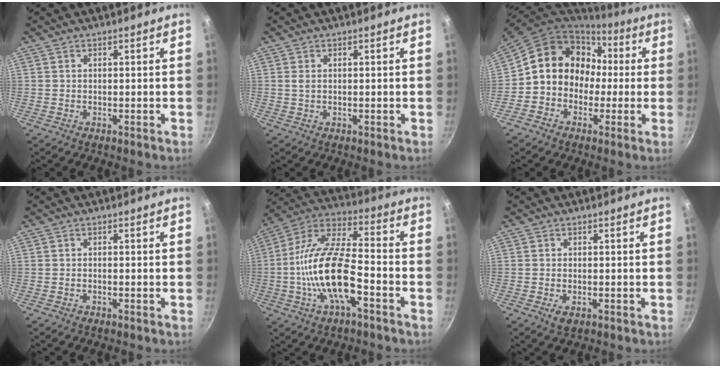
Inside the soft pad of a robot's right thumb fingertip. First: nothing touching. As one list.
[{"total": 0.9, "force": [0.2, 0.4, 0.8], "torque": [-0.016, 0.001, 0.003]}, {"total": 15.2, "force": [0.4, 13.1, 7.6], "torque": [-0.087, 0.053, -0.010]}, {"total": 0.5, "force": [-0.4, 0.2, 0.3], "torque": [-0.010, 0.005, -0.009]}, {"total": 18.2, "force": [-5.3, 7.1, 15.9], "torque": [-0.295, 0.040, -0.118]}, {"total": 2.4, "force": [-1.0, 1.3, 1.8], "torque": [-0.035, -0.003, -0.017]}]